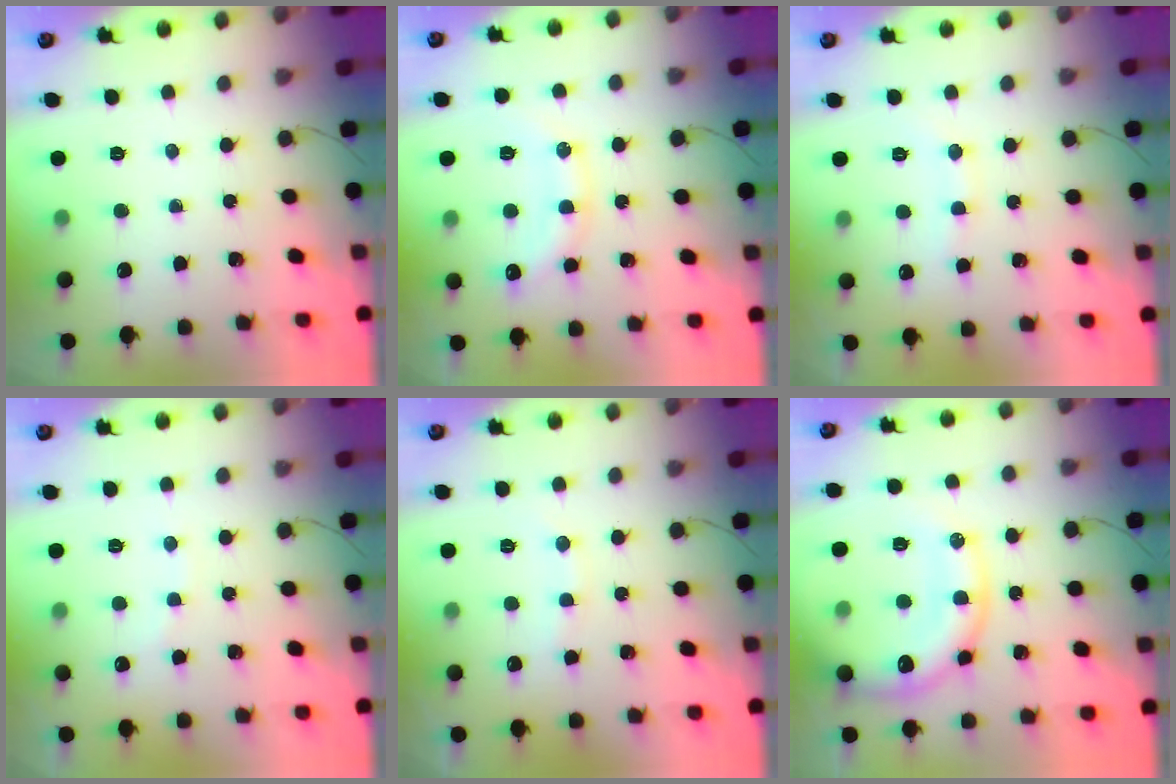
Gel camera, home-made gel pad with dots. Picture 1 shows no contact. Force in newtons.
{"total": 13.5, "press": 13.5, "slide": 1.0}
{"total": 8.1, "press": 8.0, "slide": 1.2}
{"total": 5.7, "press": 5.7, "slide": 1.0}
{"total": 6.7, "press": 6.6, "slide": 1.2}
{"total": 19.1, "press": 18.7, "slide": 3.7}